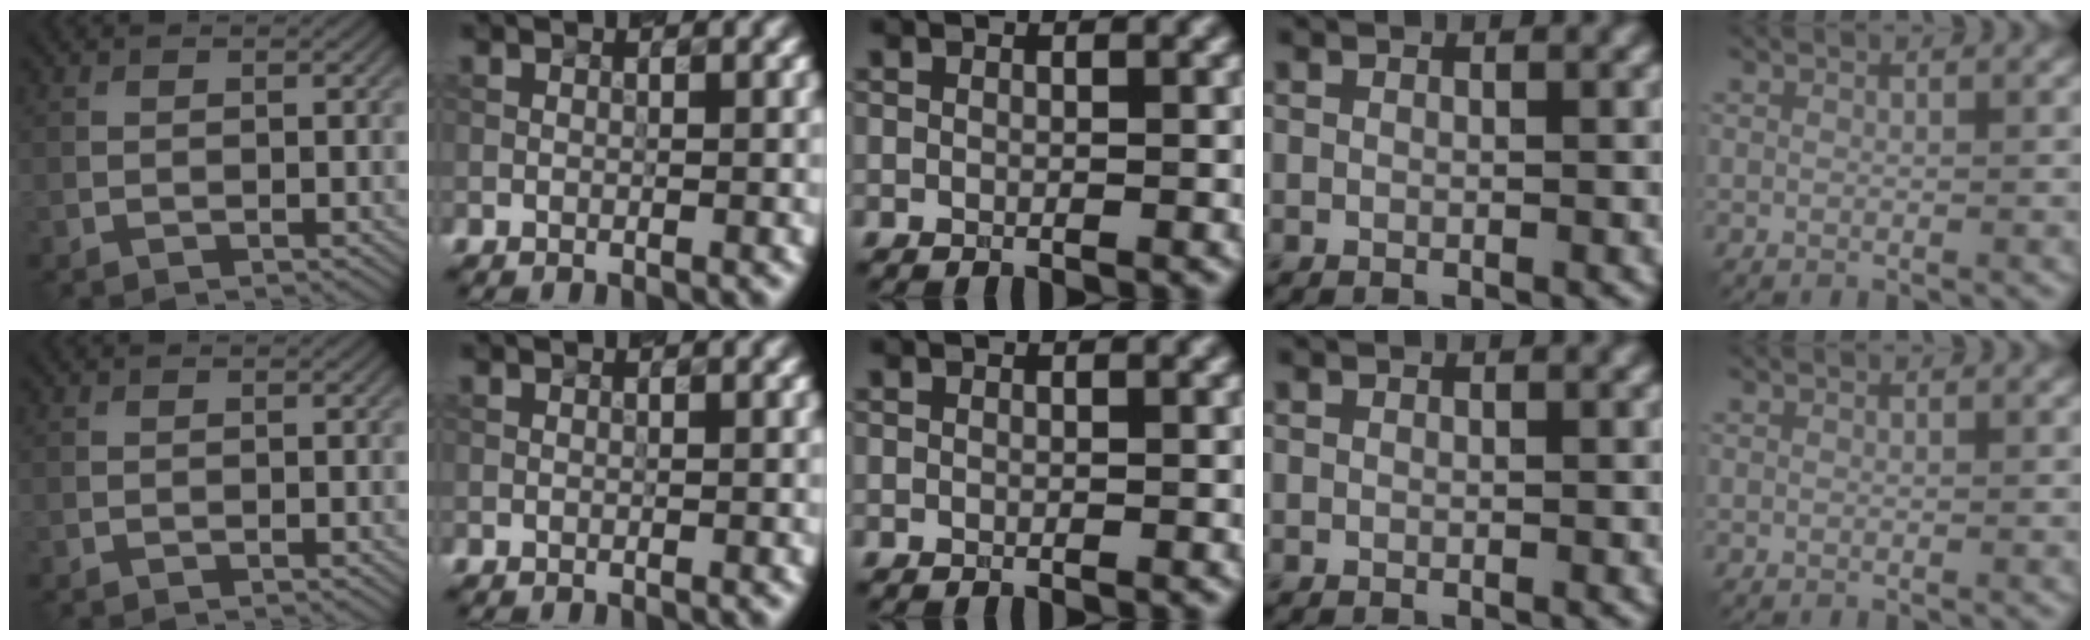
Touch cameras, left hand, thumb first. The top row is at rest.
{}